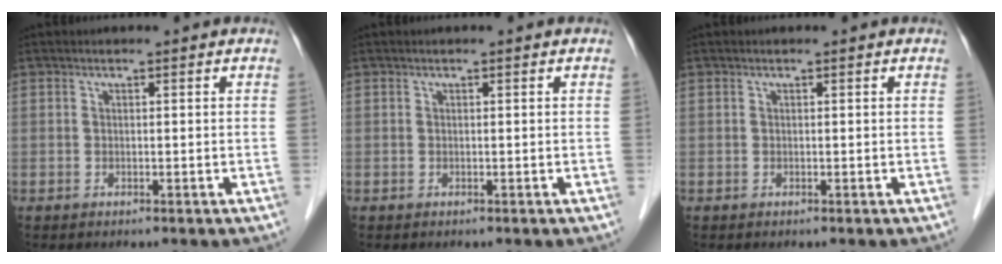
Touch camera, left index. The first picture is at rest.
{"total": 0.0}
{"total": 0.0}